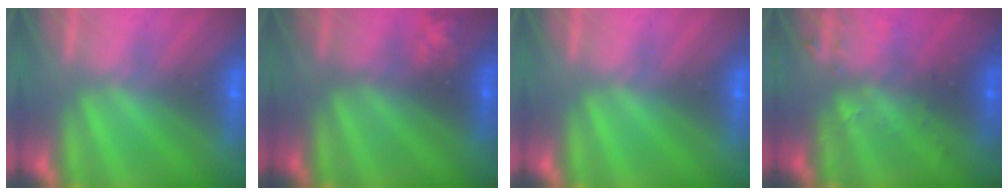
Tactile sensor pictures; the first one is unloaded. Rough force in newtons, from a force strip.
{"total": 2.3}
{"total": 0.0}
{"total": 2.9}